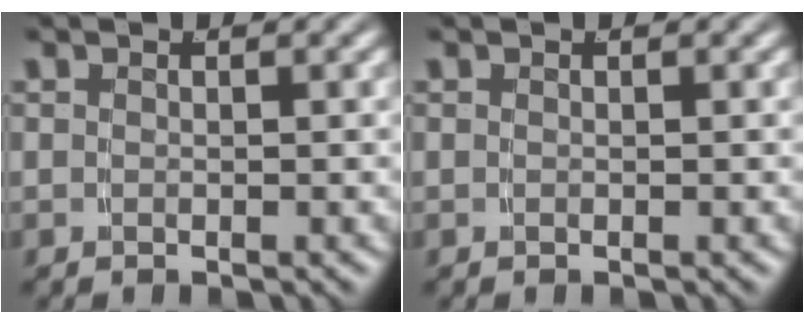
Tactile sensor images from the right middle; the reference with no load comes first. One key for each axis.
{"total": 0.0}